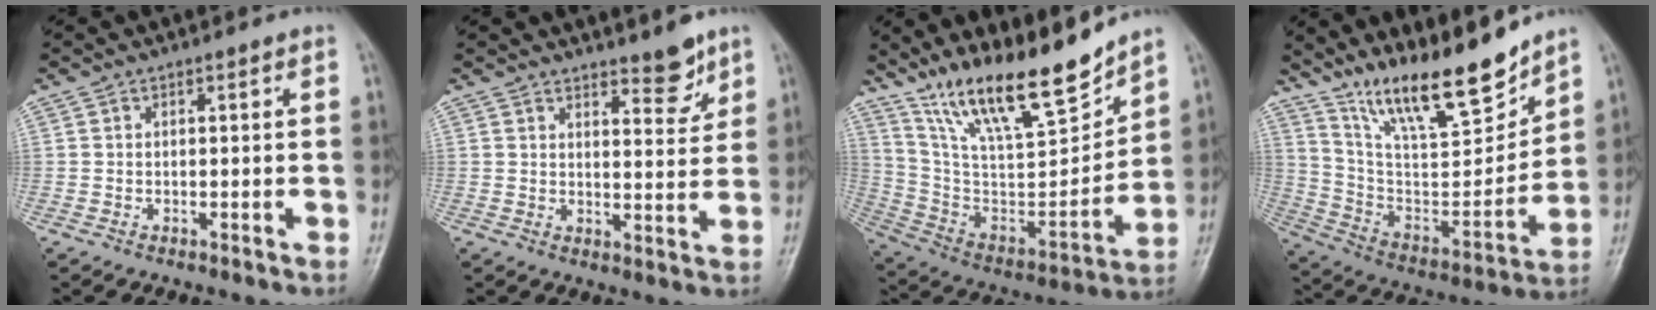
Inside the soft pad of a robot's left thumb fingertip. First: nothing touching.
{"total": 5.4, "force": [4.1, 1.8, 3.0], "torque": [-0.023, -0.035, 0.059]}
{"total": 21.2, "force": [16.6, 4.8, 12.3], "torque": [-0.173, -0.091, 0.301]}
{"total": 19.4, "force": [15.4, 4.4, 11.0], "torque": [-0.145, -0.091, 0.279]}